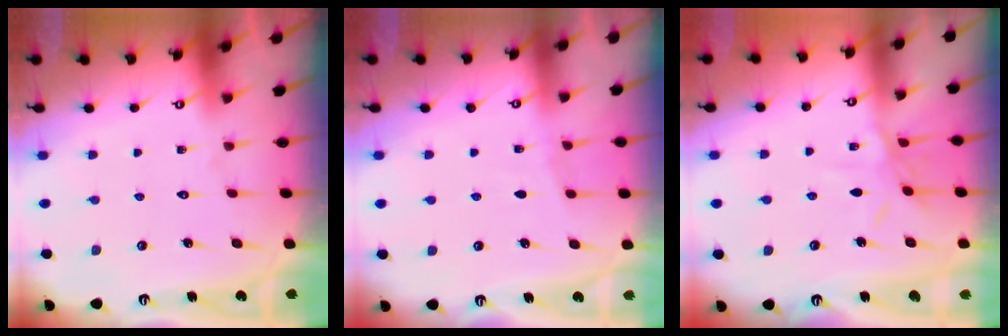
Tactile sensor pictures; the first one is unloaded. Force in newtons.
{"total": 2.7, "press": 2.6, "slide": 0.4}
{"total": 7.1, "press": 7.1, "slide": 0.6}